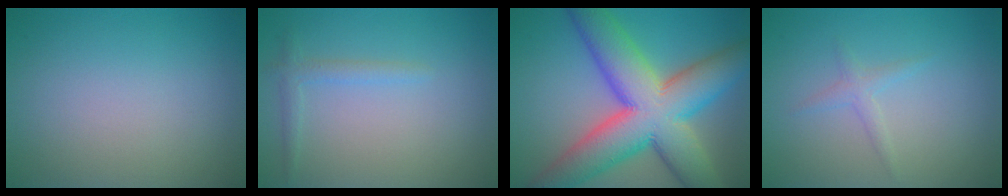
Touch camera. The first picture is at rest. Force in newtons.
{"total": 1.4, "press": 1.4, "slide": 0.1}
{"total": 13.6, "press": 13.6, "slide": 0.5}
{"total": 1.2, "press": 1.2, "slide": 0.1}